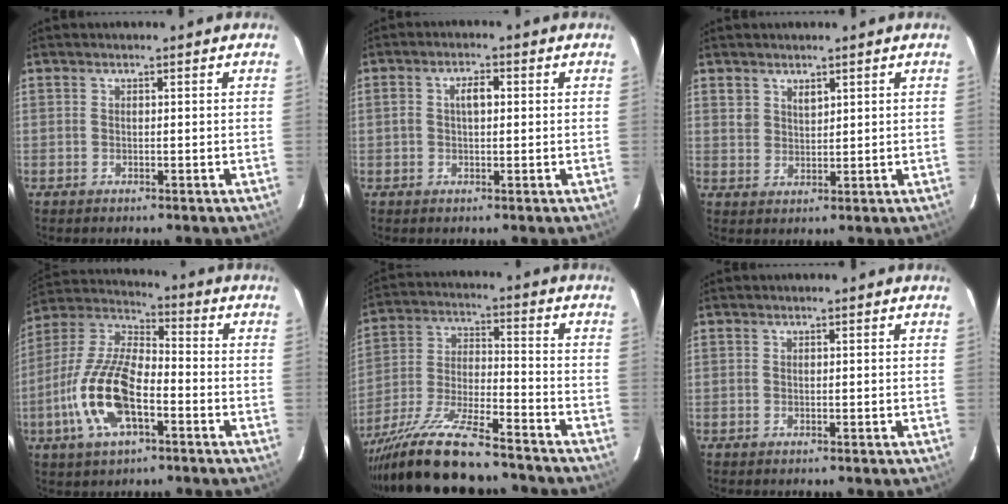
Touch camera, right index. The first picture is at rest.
{"total": 3.4, "force": [0.4, 1.8, 2.8], "torque": [-0.050, 0.011, 0.008]}
{"total": 3.0, "force": [2.0, 2.0, 1.0], "torque": [-0.012, 0.003, 0.039]}
{"total": 16.1, "force": [-5.6, 6.7, 13.6], "torque": [-0.291, -0.004, -0.111]}
{"total": 18.4, "force": [-15.1, 3.4, 9.9], "torque": [-0.207, -0.040, -0.257]}
{"total": 0.0}